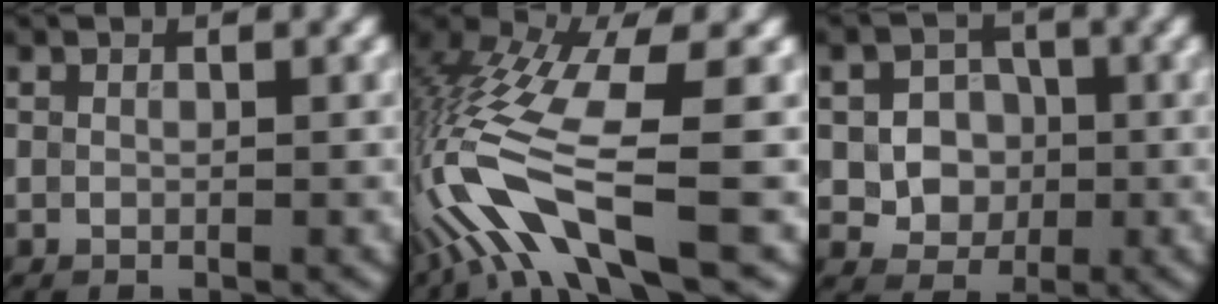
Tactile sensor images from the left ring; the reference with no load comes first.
{"total": 10.3, "force": [-3.7, 2.7, 9.2], "torque": [-0.194, 0.010, -0.074]}
{"total": 4.8, "force": [-0.4, 4.2, 2.2], "torque": [-0.018, 0.000, -0.022]}